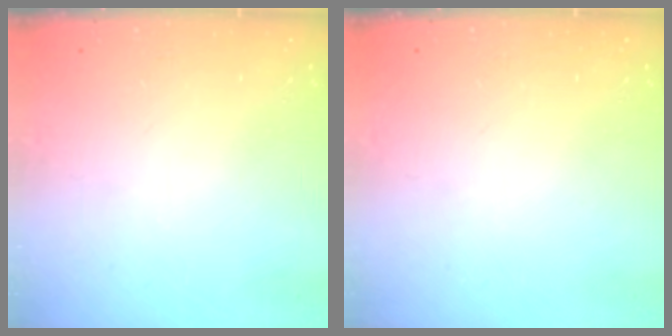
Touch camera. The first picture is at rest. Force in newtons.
{"total": 0.0}